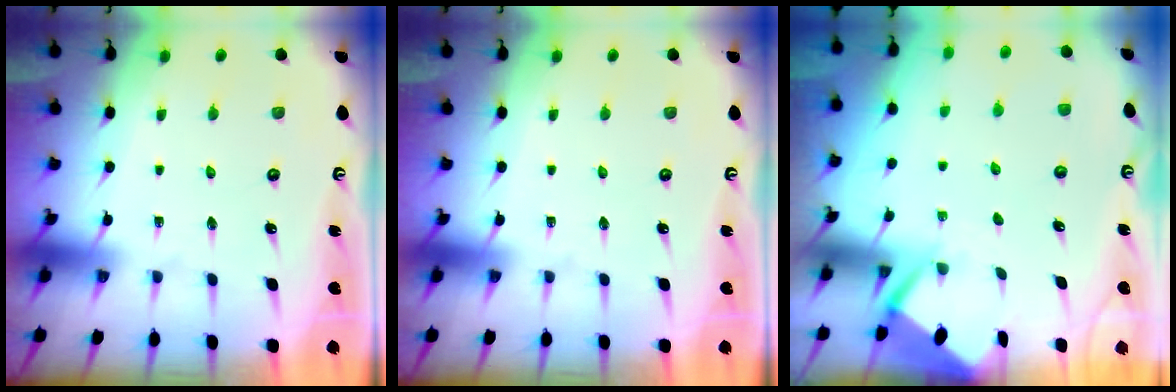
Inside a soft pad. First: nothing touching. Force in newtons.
{"total": 0.0}
{"total": 2.7, "press": 2.7, "slide": 0.2}